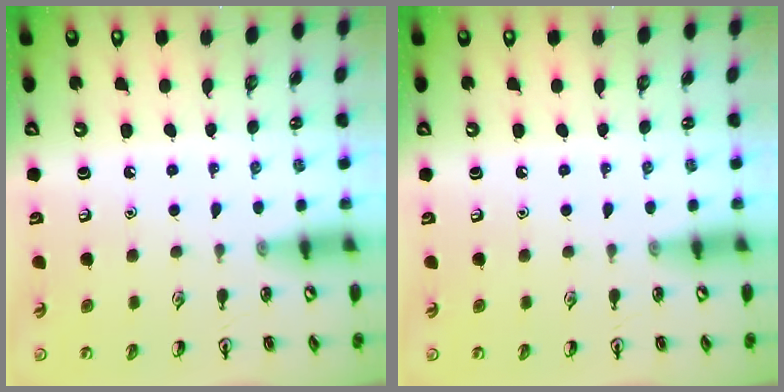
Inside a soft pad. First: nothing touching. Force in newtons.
{"total": 0.0}